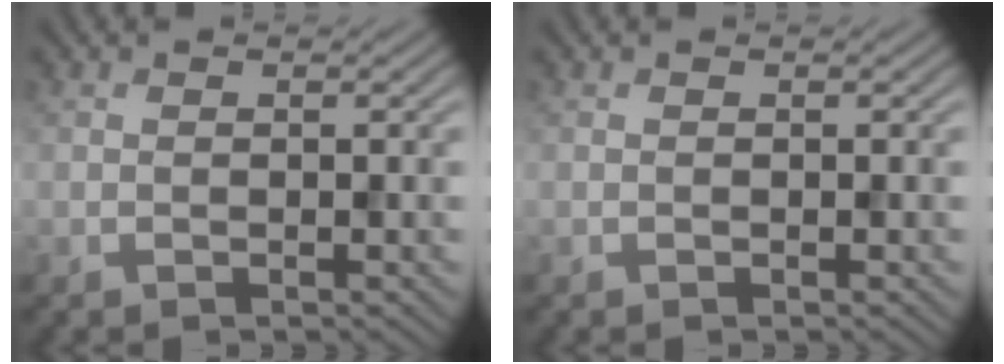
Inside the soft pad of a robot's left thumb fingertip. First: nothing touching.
{"total": 0.0}